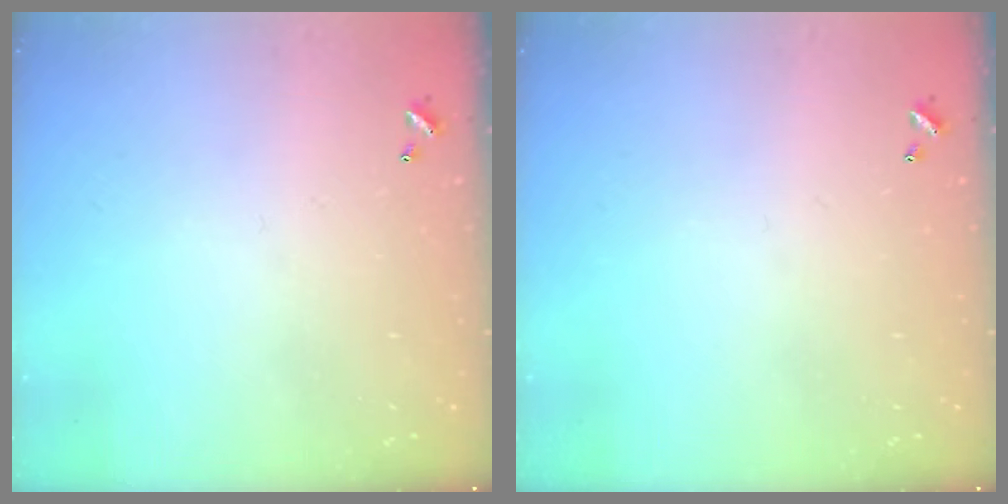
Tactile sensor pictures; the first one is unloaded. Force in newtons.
{"total": 0.0}